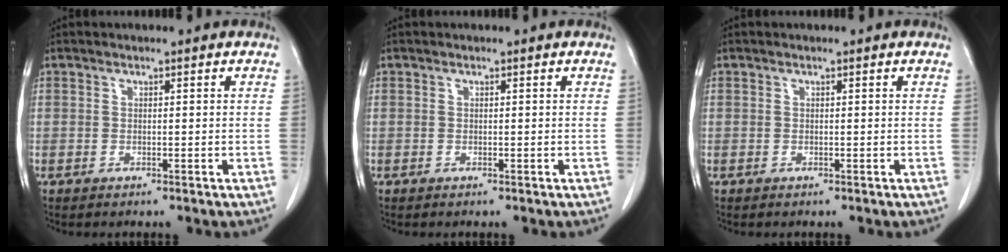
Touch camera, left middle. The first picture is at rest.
{"total": 0.0}
{"total": 0.0}